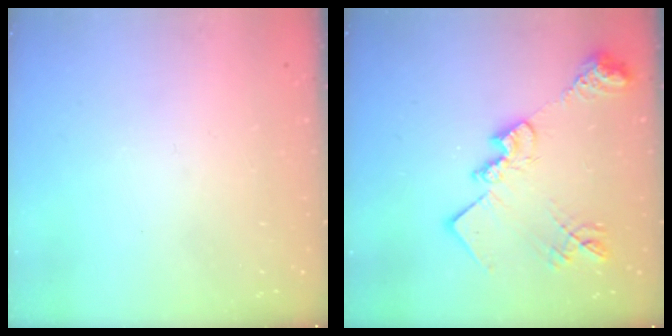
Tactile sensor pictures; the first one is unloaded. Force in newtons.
{"total": 19.7, "press": 19.7, "slide": 1.4}